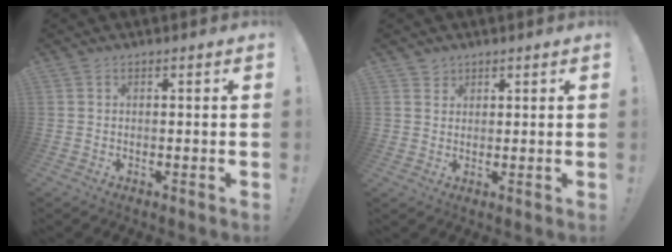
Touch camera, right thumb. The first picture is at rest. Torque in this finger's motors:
{"motor_torque": [-0.04, 0.15, -0.02, 0.05, 0.00]}